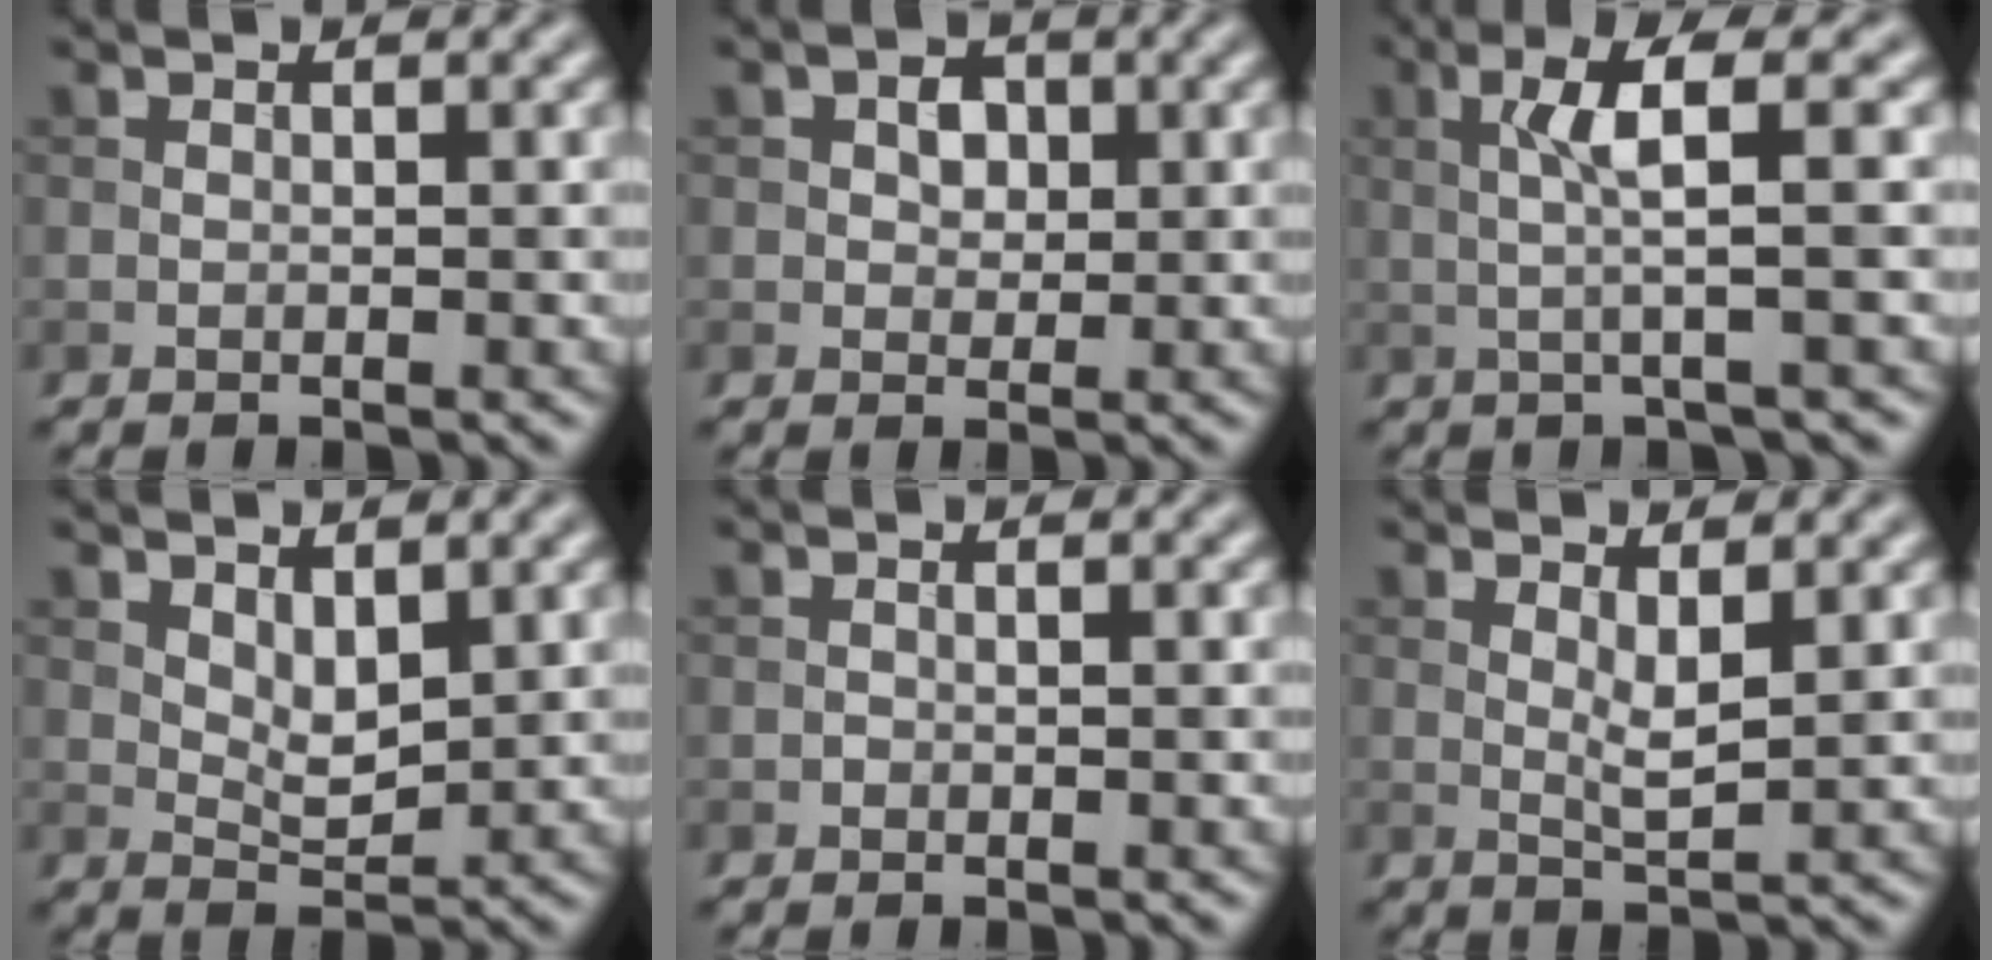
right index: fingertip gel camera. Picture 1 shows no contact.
{"total": 2.4, "force": [0.5, 1.8, 1.4], "torque": [-0.021, 0.000, 0.004]}
{"total": 4.4, "force": [0.5, 0.4, 4.4], "torque": [-0.080, 0.010, 0.009]}
{"total": 2.8, "force": [1.4, 1.3, 2.0], "torque": [-0.040, -0.006, 0.030]}
{"total": 0.0}
{"total": 2.1, "force": [1.0, 0.4, 1.8], "torque": [-0.034, -0.006, 0.019]}